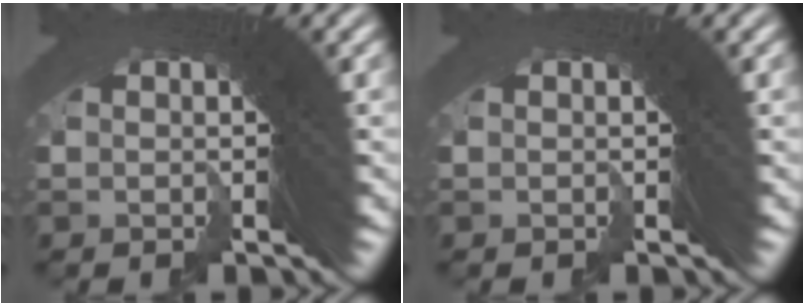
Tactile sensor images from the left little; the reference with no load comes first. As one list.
[{"total": 0.0}]